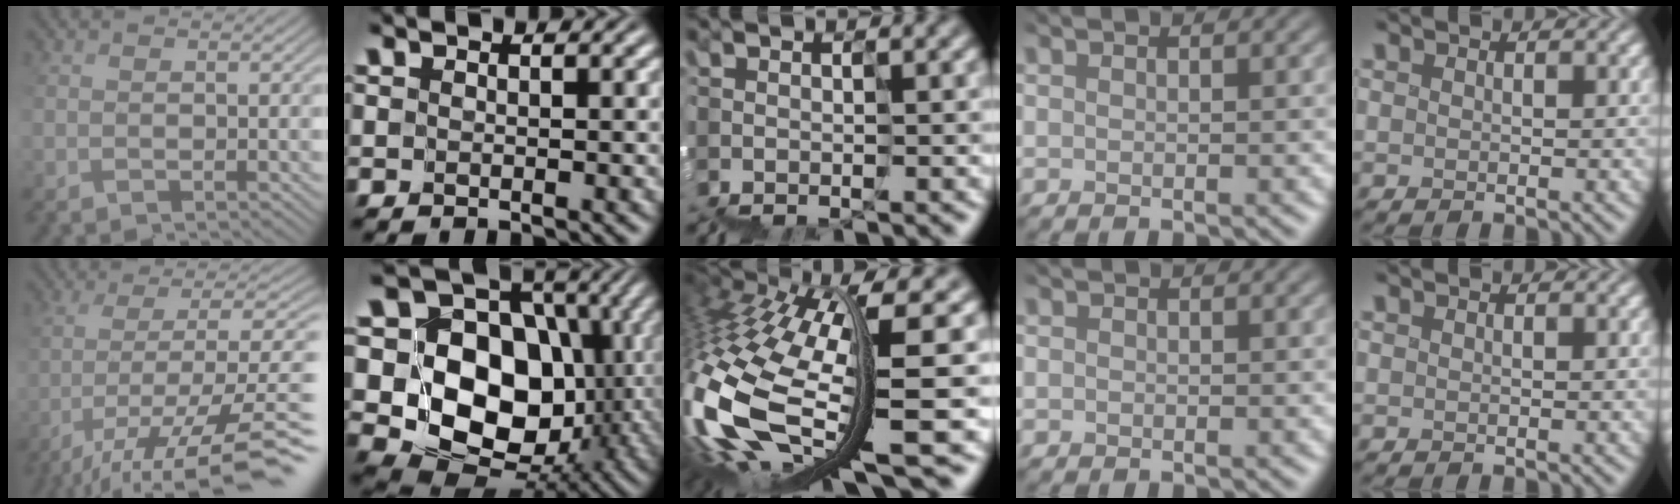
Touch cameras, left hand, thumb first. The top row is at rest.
{"thumb": {"total": 12.0, "force": [-6.7, 3.9, 9.2], "torque": [-0.177, 0.000, -0.095]}, "index": {"total": 14.2, "force": [0.2, 11.1, 8.8], "torque": [-0.136, -0.002, -0.007]}, "middle": {"total": 12.7, "force": [-0.8, 3.4, 12.2], "torque": [-0.274, -0.029, 0.015]}, "ring": {"total": 0.6, "force": [-0.4, 0.0, -0.4], "torque": [-0.001, -0.001, 0.000]}}